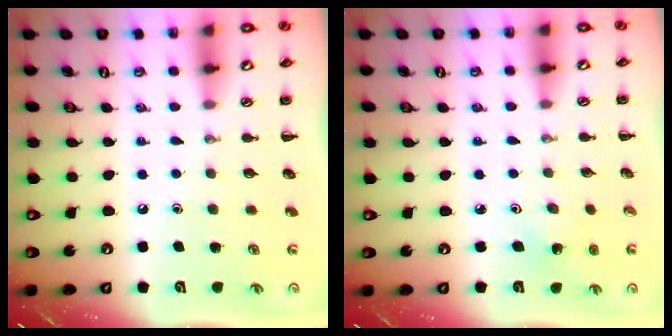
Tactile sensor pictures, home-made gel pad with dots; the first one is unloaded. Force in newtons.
{"total": 3.0, "press": 2.9, "slide": 0.9}